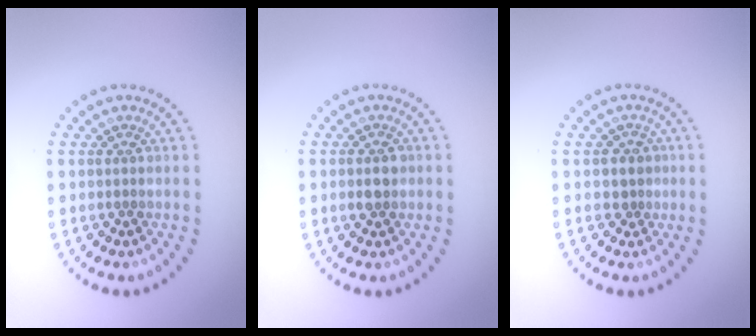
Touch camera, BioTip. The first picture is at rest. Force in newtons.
{"total": 1.7, "press": 1.7, "slide": 0.2}
{"total": 1.6, "press": 1.5, "slide": 0.7}